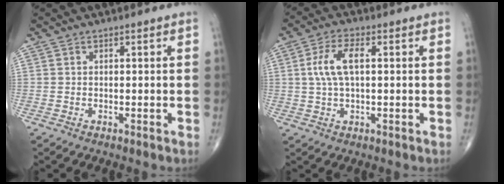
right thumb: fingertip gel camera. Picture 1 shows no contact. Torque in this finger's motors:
{"motor_torque": [0.06, 0.05, 0.60, -0.07, 0.11]}